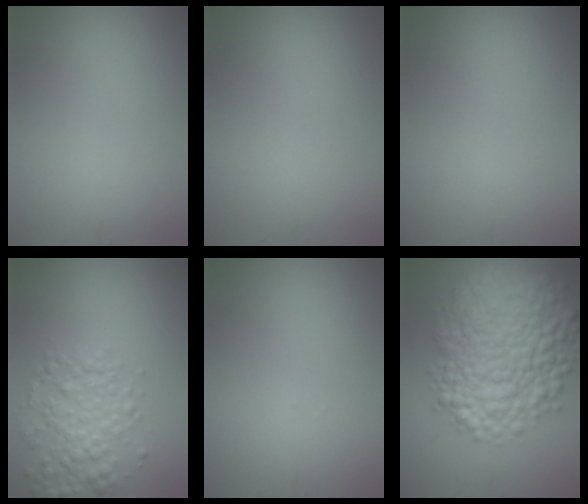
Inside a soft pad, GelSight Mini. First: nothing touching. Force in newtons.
{"total": 0.0}
{"total": 0.0}
{"total": 3.7, "press": 3.7, "slide": 0.2}
{"total": 0.0}
{"total": 9.7, "press": 9.7, "slide": 0.2}